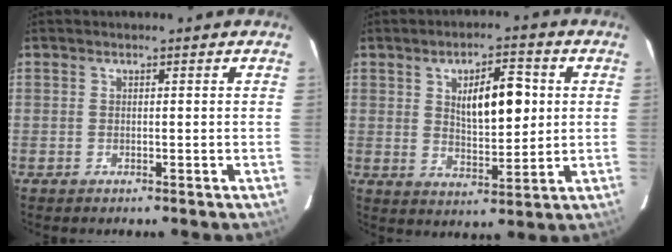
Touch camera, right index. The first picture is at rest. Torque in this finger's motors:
{"motor_torque": [0.29, 0.09, 0.25, 0.07]}